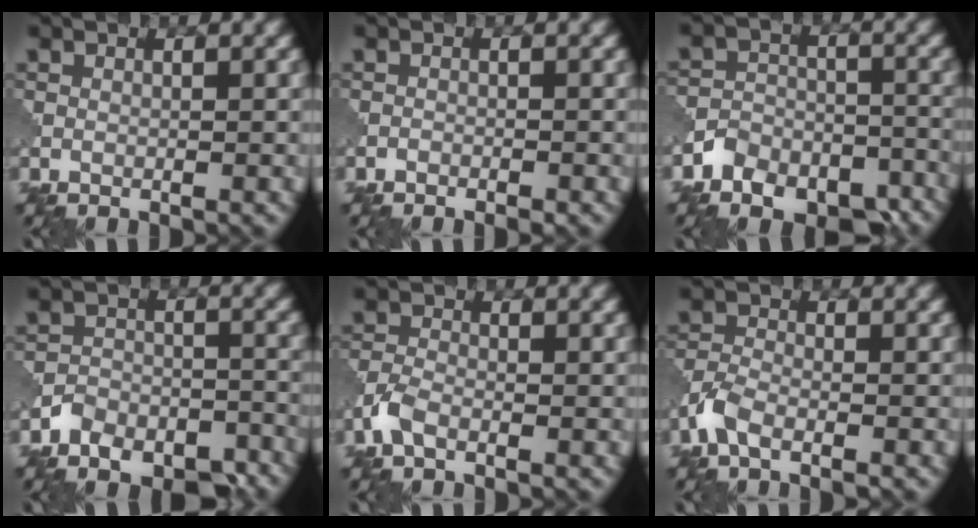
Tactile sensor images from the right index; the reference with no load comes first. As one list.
[{"total": 1.0, "force": [-0.8, 0.2, 0.4], "torque": [-0.009, 0.000, -0.016]}, {"total": 7.8, "force": [-6.0, 4.4, 2.4], "torque": [-0.027, -0.005, -0.099]}, {"total": 7.0, "force": [-5.5, 3.7, 2.3], "torque": [-0.025, -0.004, -0.091]}, {"total": 2.4, "force": [-1.4, 1.2, 1.6], "torque": [-0.041, 0.001, -0.040]}, {"total": 3.2, "force": [-2.1, 1.3, 2.0], "torque": [-0.047, 0.001, -0.055]}]